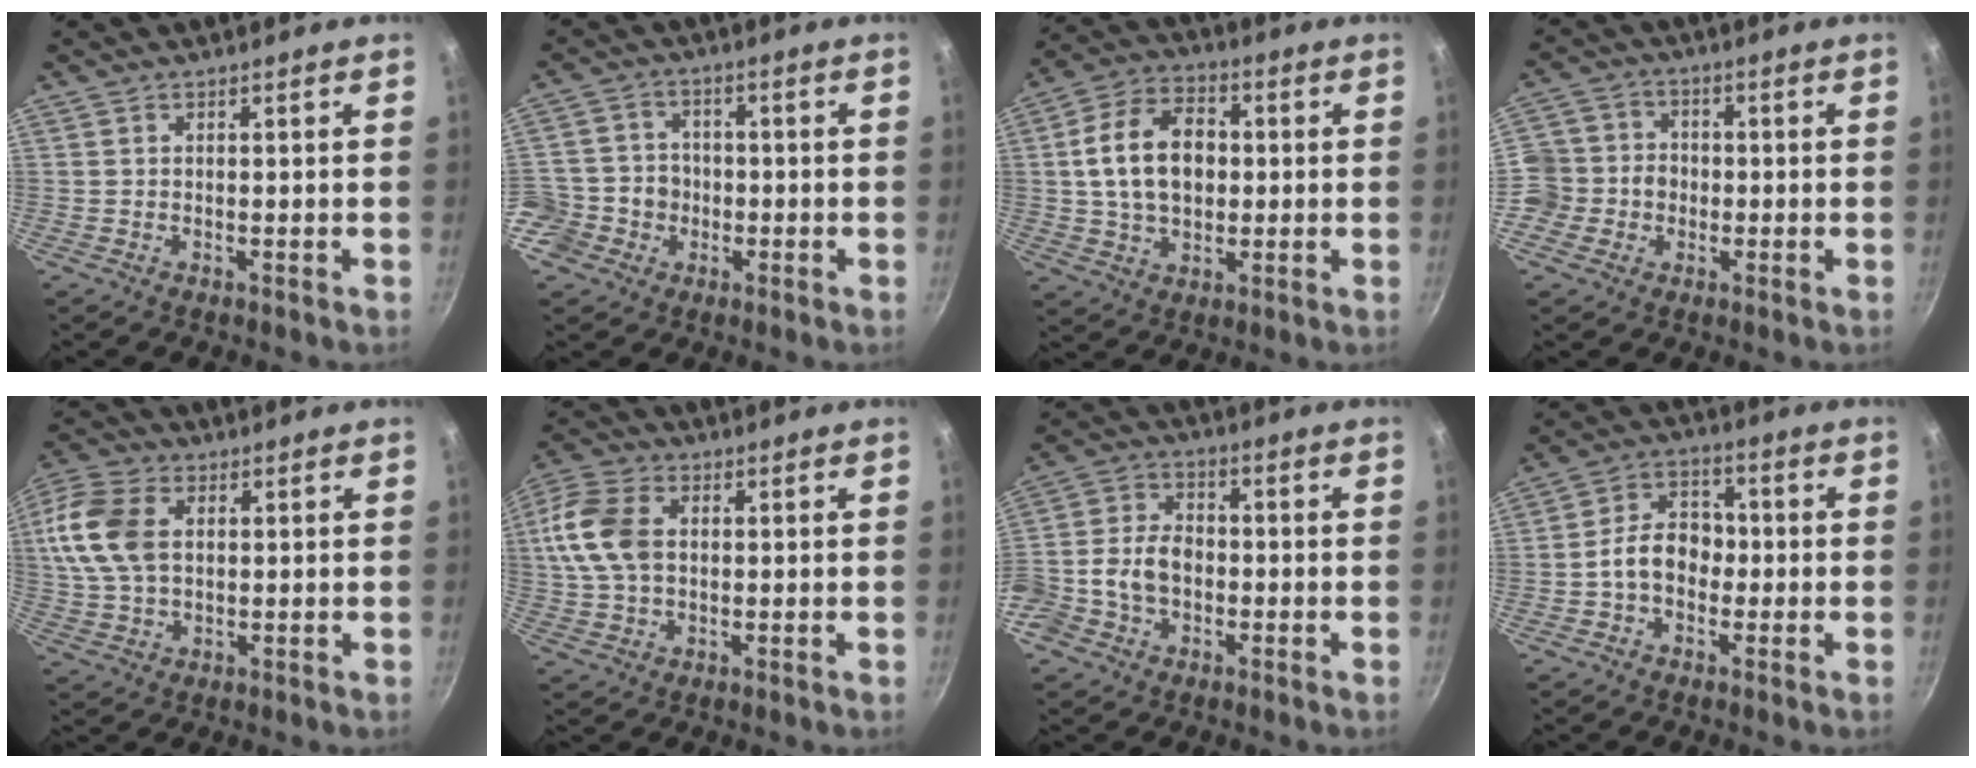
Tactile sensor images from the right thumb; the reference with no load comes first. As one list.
[{"total": 8.7, "force": [-3.0, 7.9, 2.1], "torque": [-0.011, 0.033, -0.058]}, {"total": 14.1, "force": [1.0, 9.8, 10.1], "torque": [-0.149, 0.019, 0.010]}, {"total": 8.8, "force": [-2.0, 8.0, 3.0], "torque": [-0.022, 0.024, -0.051]}, {"total": 13.8, "force": [2.4, 9.3, 10.0], "torque": [-0.196, 0.014, 0.040]}, {"total": 12.2, "force": [1.6, 8.2, 8.9], "torque": [-0.171, 0.014, 0.021]}, {"total": 11.8, "force": [-2.9, 8.5, 7.6], "torque": [-0.137, 0.031, -0.062]}, {"total": 8.3, "force": [-1.3, 6.2, 5.4], "torque": [-0.054, 0.031, -0.034]}]